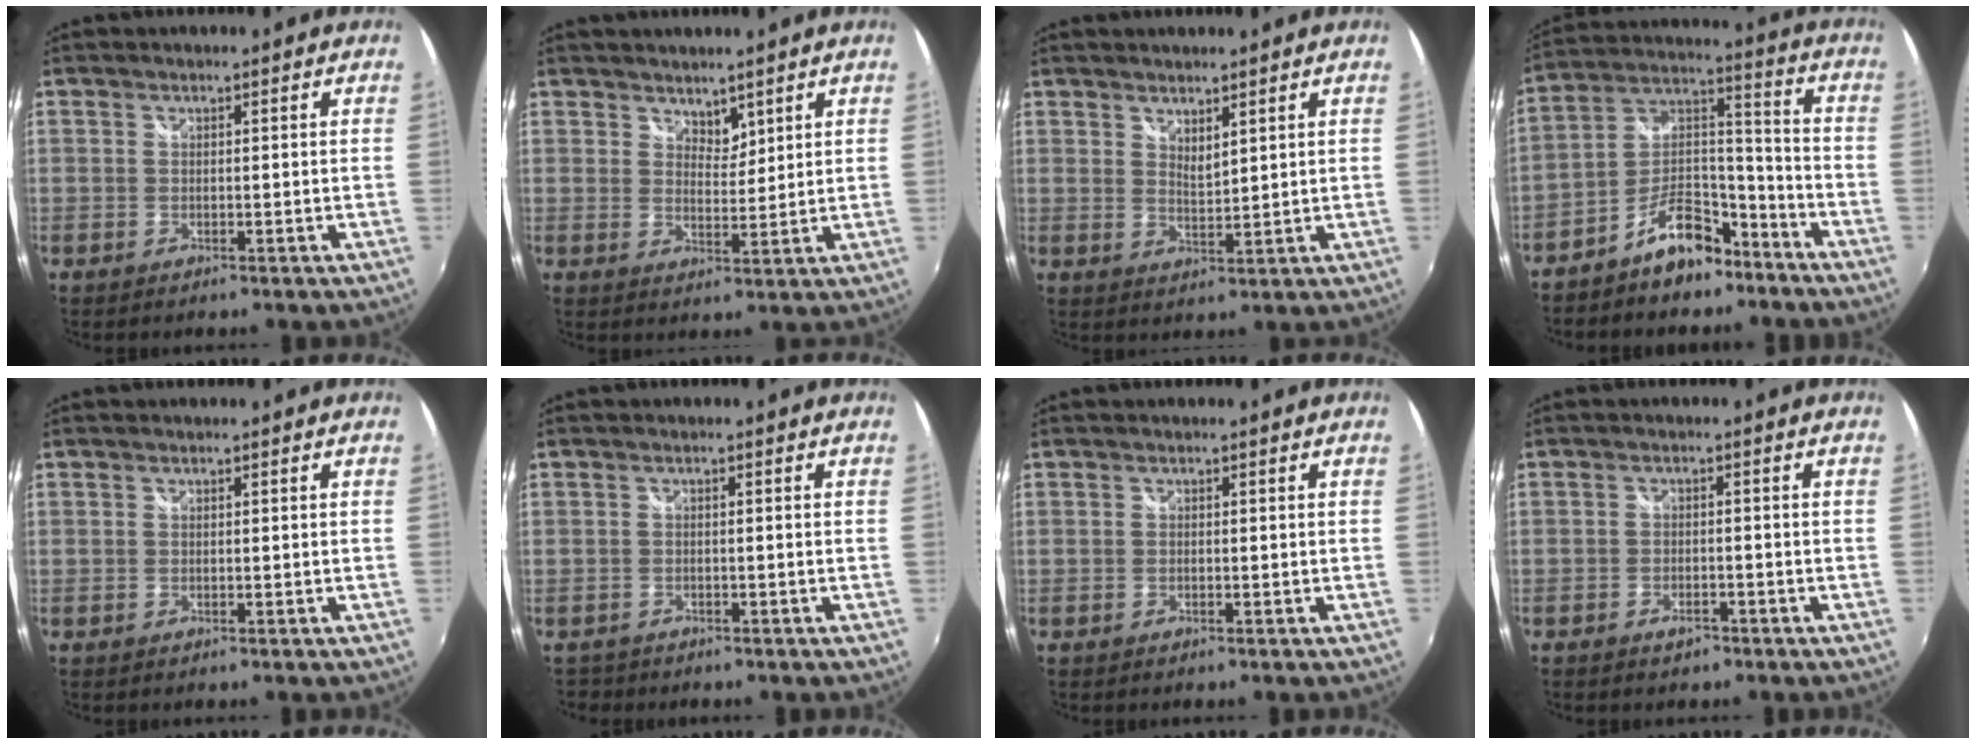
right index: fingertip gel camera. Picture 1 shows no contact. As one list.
[{"total": 3.3, "force": [2.7, 1.7, 1.0], "torque": [-0.009, 0.001, 0.047]}, {"total": 3.2, "force": [2.5, 0.9, 1.7], "torque": [-0.027, -0.003, 0.043]}, {"total": 11.5, "force": [-8.2, 5.3, 6.1], "torque": [-0.111, 0.051, -0.129]}, {"total": 0.0}, {"total": 2.2, "force": [-1.7, 1.3, 0.2], "torque": [-0.010, -0.007, -0.026]}, {"total": 0.0}, {"total": 2.4, "force": [-1.8, 1.3, 0.9], "torque": [-0.021, -0.002, -0.031]}]